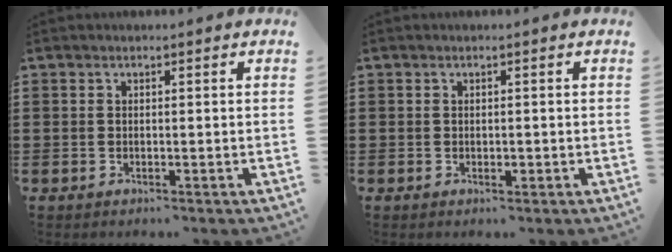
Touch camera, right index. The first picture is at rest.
{"total": 0.6, "force": [0.0, 0.4, 0.3], "torque": [-0.006, 0.003, -0.001]}